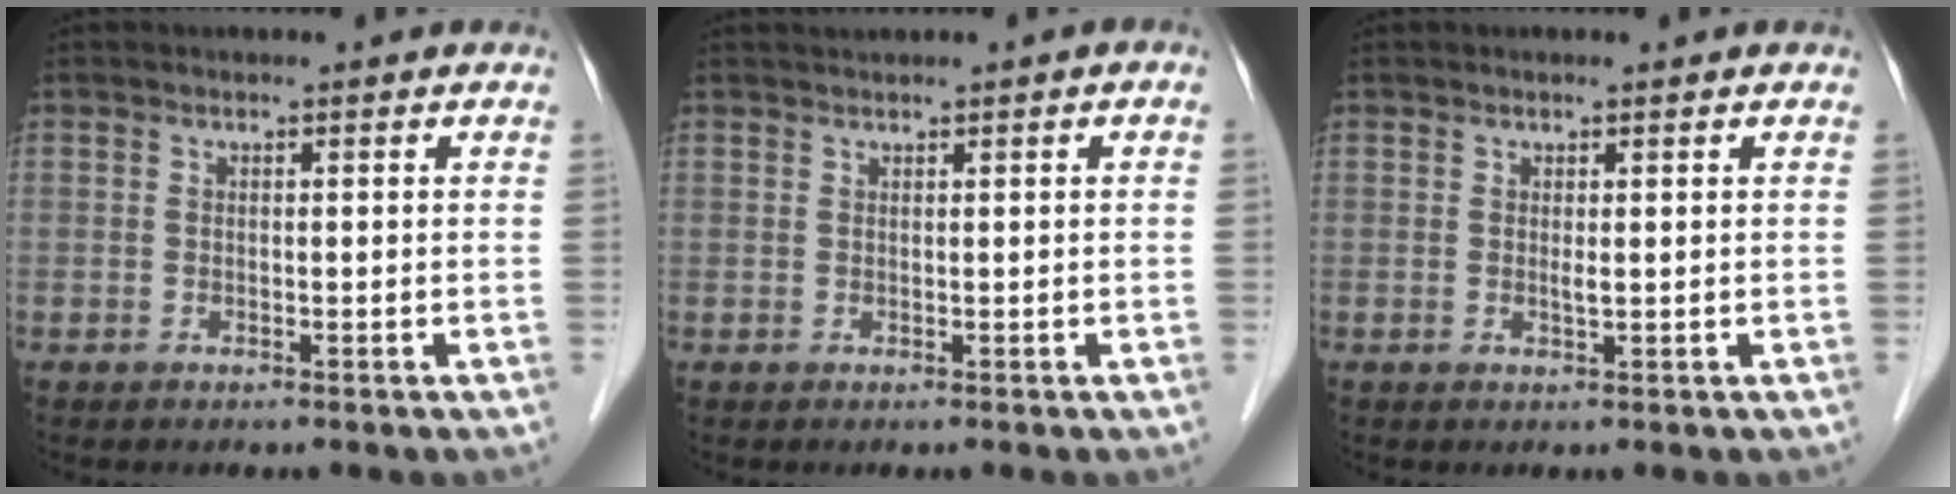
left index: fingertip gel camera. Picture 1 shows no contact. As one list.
[{"total": 1.0, "force": [0.6, 0.2, 0.7], "torque": [-0.014, 0.015, 0.013]}, {"total": 0.8, "force": [0.2, 0.0, 0.8], "torque": [-0.017, -0.002, 0.004]}]